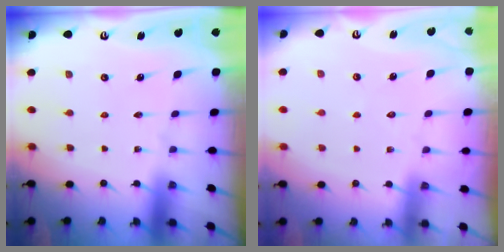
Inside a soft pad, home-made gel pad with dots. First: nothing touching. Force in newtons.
{"total": 3.2, "press": 3.1, "slide": 0.4}